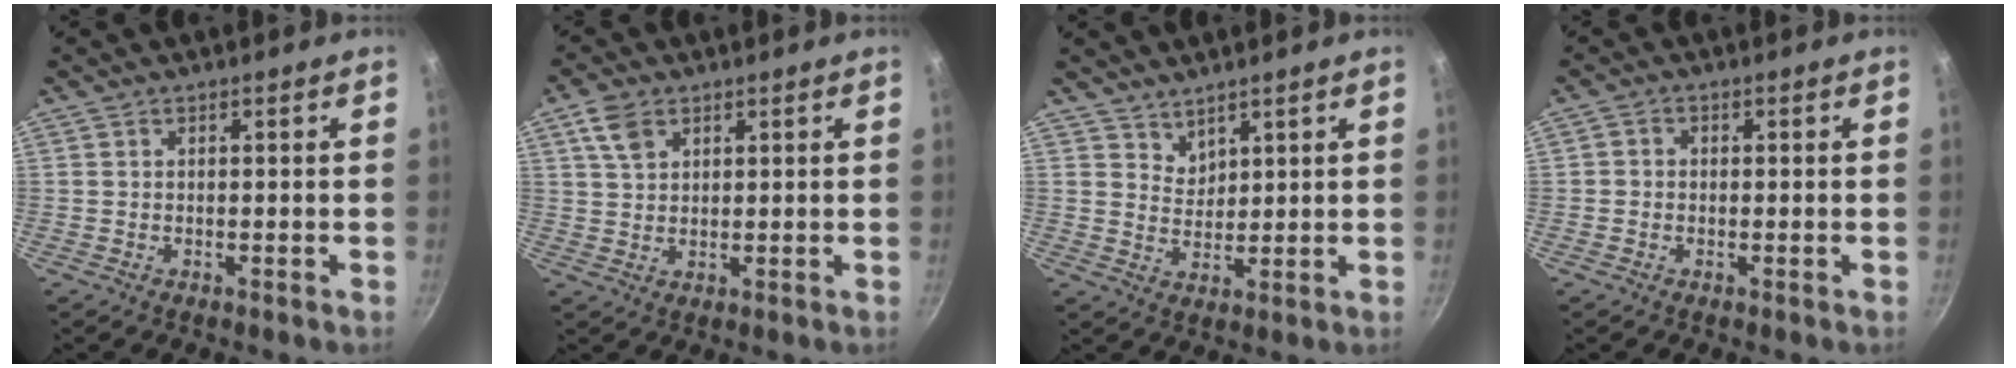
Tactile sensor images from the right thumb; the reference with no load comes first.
{"total": 5.3, "force": [2.6, 3.4, 3.1], "torque": [-0.049, -0.003, 0.051]}
{"total": 3.4, "force": [2.9, 1.7, 0.7], "torque": [-0.003, -0.014, 0.057]}
{"total": 1.5, "force": [-0.4, 1.3, 0.6], "torque": [-0.009, 0.006, -0.010]}